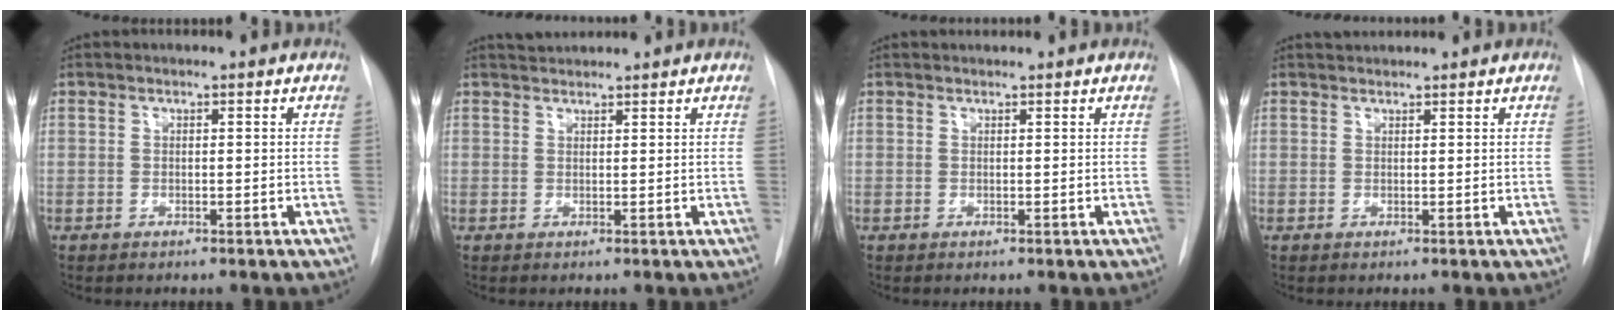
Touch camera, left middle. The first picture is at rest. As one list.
[{"total": 2.3, "force": [2.3, 0.2, 0.3], "torque": [-0.011, 0.020, 0.042]}, {"total": 1.1, "force": [1.0, 0.0, 0.2], "torque": [-0.009, 0.015, 0.021]}, {"total": 1.9, "force": [1.9, 0.1, 0.3], "torque": [-0.011, 0.022, 0.035]}]